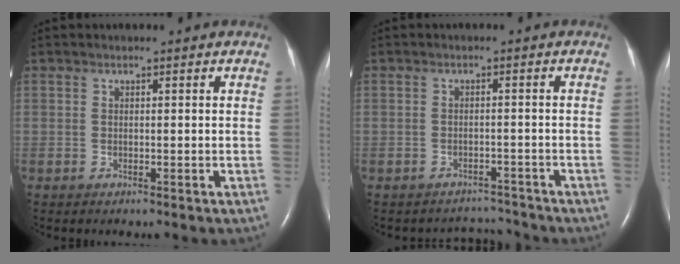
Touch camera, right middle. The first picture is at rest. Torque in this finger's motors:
{"motor_torque": [0.01, -0.11, -0.07, -0.02]}